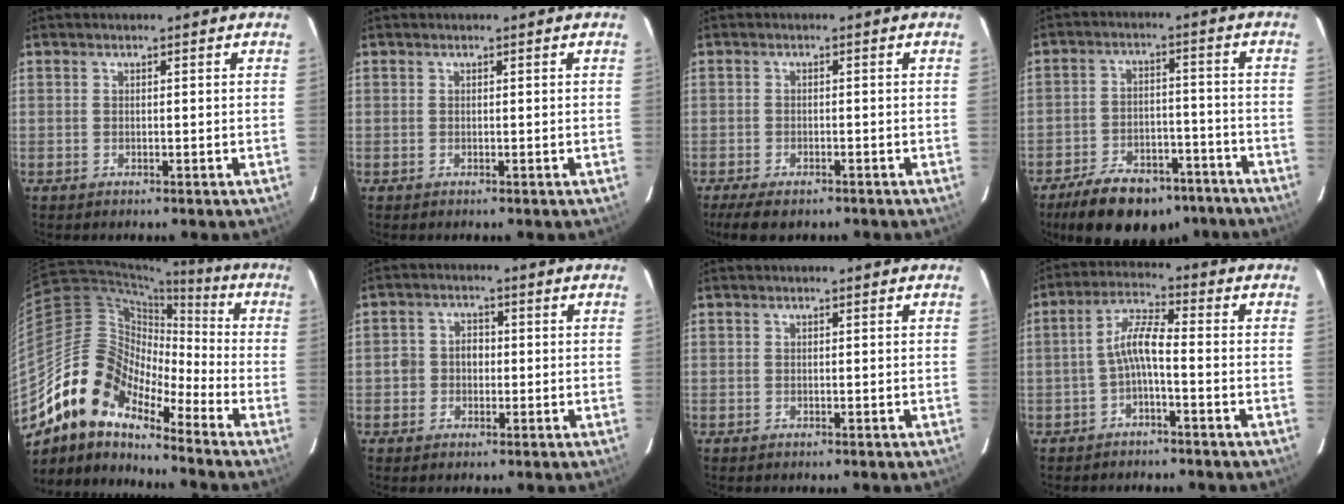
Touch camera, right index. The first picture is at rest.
{"total": 0.0}
{"total": 6.4, "force": [-4.9, 2.3, 3.4], "torque": [-0.086, -0.021, -0.082]}
{"total": 17.9, "force": [-13.8, 8.0, 8.3], "torque": [-0.165, 0.008, -0.186]}
{"total": 14.8, "force": [-11.5, 5.9, 7.3], "torque": [-0.118, 0.010, -0.233]}
{"total": 4.0, "force": [-0.9, 3.6, 1.3], "torque": [-0.026, 0.012, -0.017]}
{"total": 0.0}
{"total": 5.2, "force": [-2.0, 0.8, 4.7], "torque": [-0.106, 0.016, -0.038]}